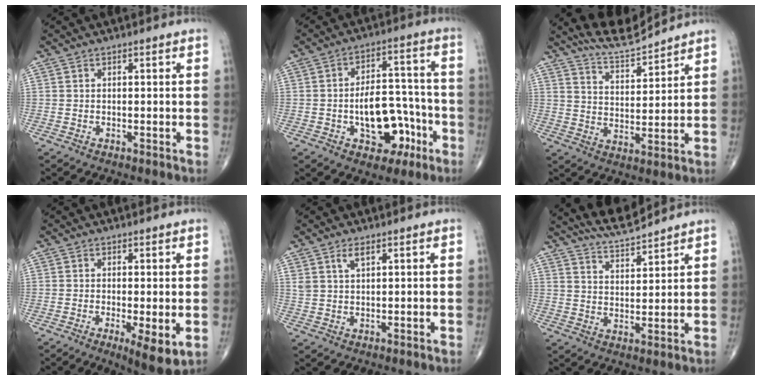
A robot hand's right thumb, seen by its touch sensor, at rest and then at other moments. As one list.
[{"total": 12.8, "force": [-4.4, 7.8, 9.1], "torque": [-0.101, 0.050, -0.058]}, {"total": 8.1, "force": [7.9, 0.1, 1.4], "torque": [-0.023, -0.045, 0.153]}, {"total": 6.4, "force": [-1.4, 1.6, 6.0], "torque": [-0.098, -0.021, -0.022]}, {"total": 2.7, "force": [1.6, 1.1, 1.9], "torque": [-0.038, -0.004, 0.035]}, {"total": 7.2, "force": [7.0, 0.2, 1.6], "torque": [-0.028, -0.037, 0.133]}]